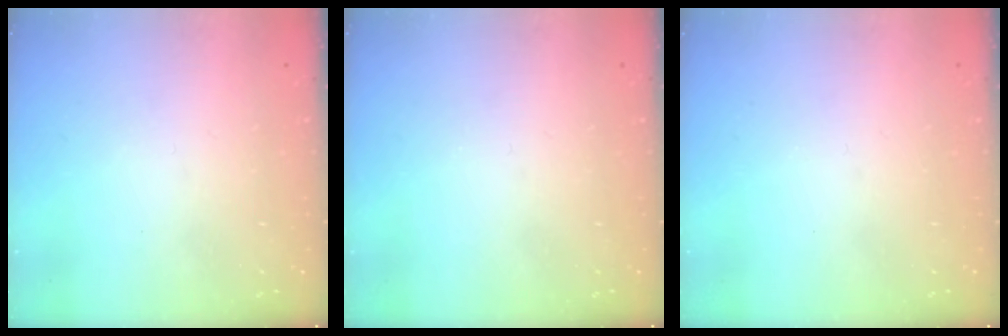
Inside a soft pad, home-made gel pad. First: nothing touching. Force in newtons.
{"total": 0.0}
{"total": 0.0}